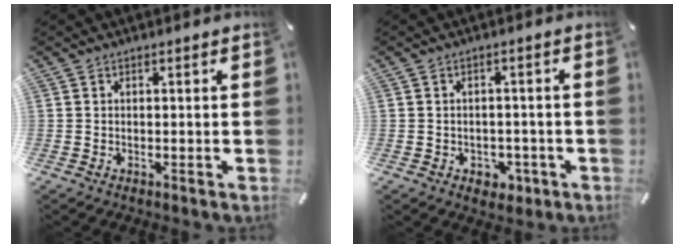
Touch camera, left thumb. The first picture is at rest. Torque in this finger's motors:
{"motor_torque": [0.00, 0.01, 0.00, 0.00, 0.02]}